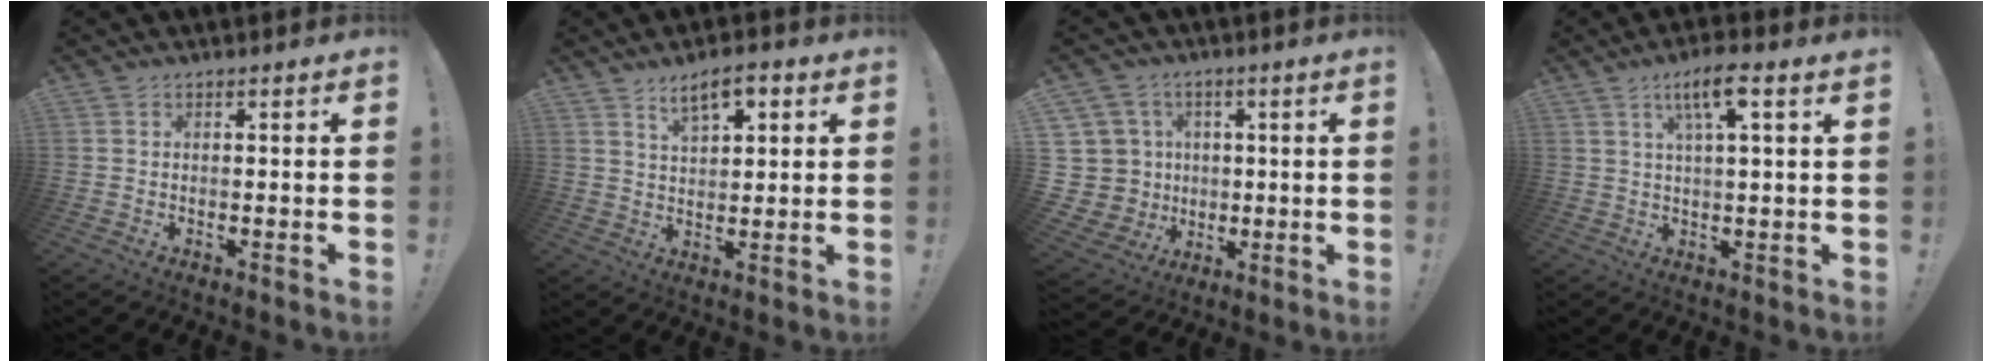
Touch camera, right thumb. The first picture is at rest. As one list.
[{"total": 7.2, "force": [4.3, 3.1, 4.9], "torque": [-0.071, -0.014, 0.073]}, {"total": 13.1, "force": [1.7, 12.1, 4.8], "torque": [-0.099, -0.006, 0.059]}, {"total": 7.9, "force": [3.7, 1.1, 7.0], "torque": [-0.114, -0.009, 0.056]}]